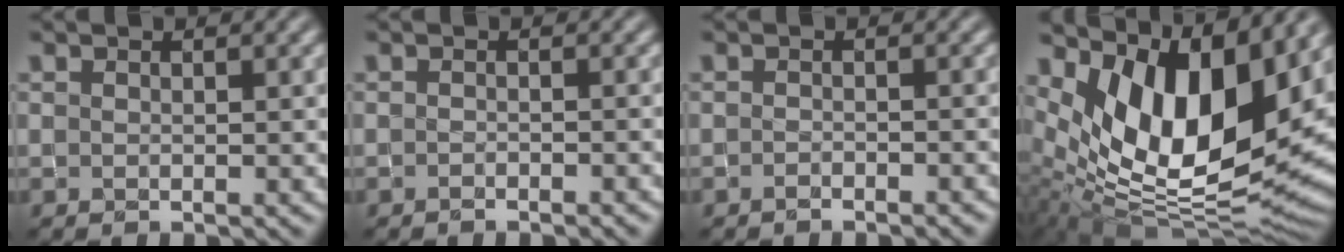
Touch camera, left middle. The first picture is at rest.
{"total": 1.0, "force": [-0.9, 0.1, 0.4], "torque": [-0.006, 0.002, -0.014]}
{"total": 1.2, "force": [-1.1, 0.1, 0.3], "torque": [-0.006, 0.004, -0.018]}
{"total": 14.0, "force": [5.0, 6.7, 11.2], "torque": [-0.181, -0.002, 0.084]}